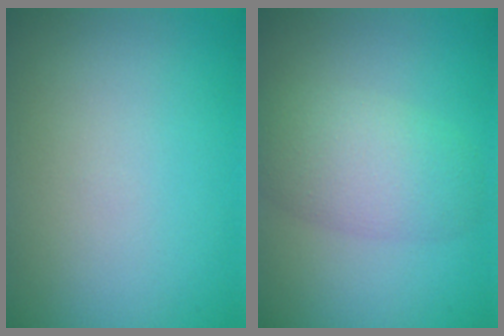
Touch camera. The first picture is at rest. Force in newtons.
{"total": 4.6, "press": 4.6, "slide": 0.1}